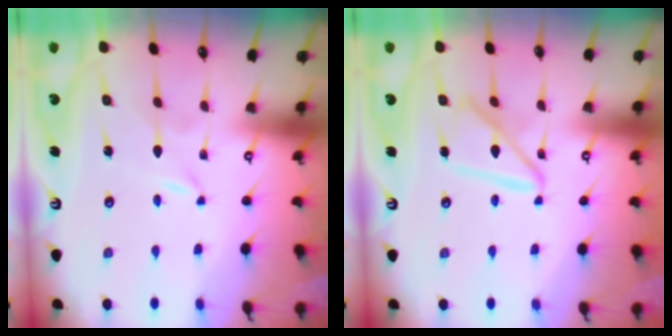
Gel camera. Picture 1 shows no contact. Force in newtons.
{"total": 12.1, "press": 12.0, "slide": 1.0}